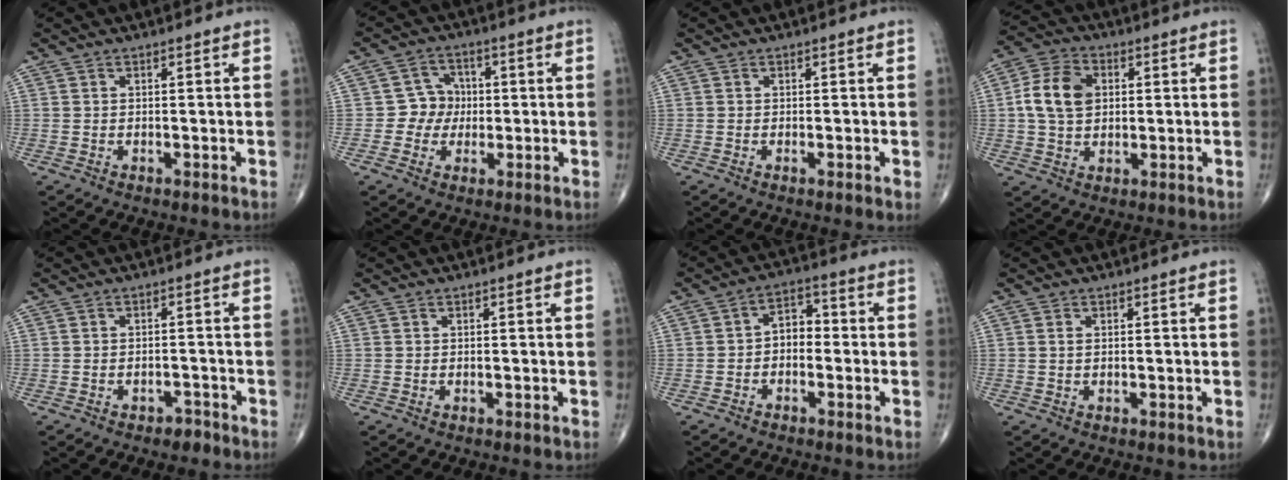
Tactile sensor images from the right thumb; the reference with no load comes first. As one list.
[{"total": 5.6, "force": [-0.4, 5.3, 1.8], "torque": [0.010, 0.014, -0.015]}, {"total": 0.9, "force": [-0.1, 0.2, 0.9], "torque": [-0.019, -0.003, -0.003]}, {"total": 9.9, "force": [1.3, 7.1, 6.7], "torque": [-0.115, 0.011, 0.019]}, {"total": 2.1, "force": [-1.6, 1.2, 0.7], "torque": [-0.006, 0.014, -0.021]}, {"total": 0.0}, {"total": 4.9, "force": [-1.0, 3.4, 3.4], "torque": [-0.031, 0.025, -0.032]}, {"total": 0.7, "force": [0.2, 0.4, 0.6], "torque": [-0.015, 0.002, 0.005]}]